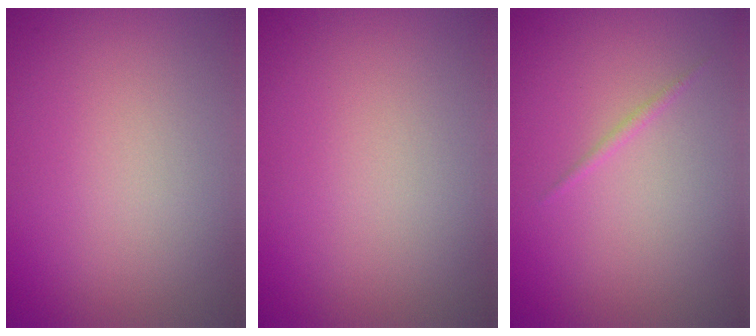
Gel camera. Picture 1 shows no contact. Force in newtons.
{"total": 0.0}
{"total": 0.6, "press": 0.6, "slide": 0.0}